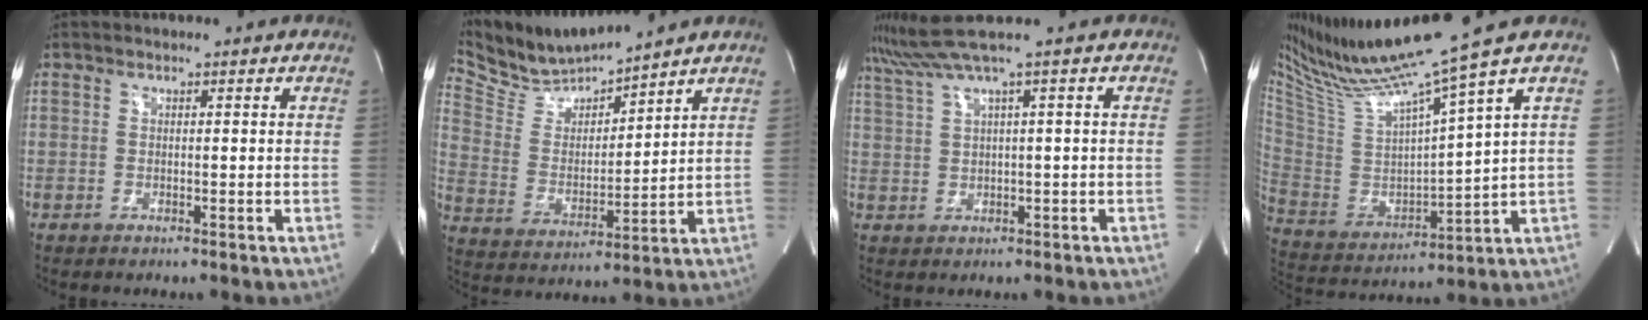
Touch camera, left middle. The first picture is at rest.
{"total": 10.1, "force": [9.9, 0.2, 2.1], "torque": [-0.064, 0.001, 0.208]}
{"total": 4.5, "force": [3.1, -2.0, 2.6], "torque": [-0.068, 0.017, 0.073]}
{"total": 17.8, "force": [14.0, -2.8, 10.7], "torque": [-0.197, -0.032, 0.268]}